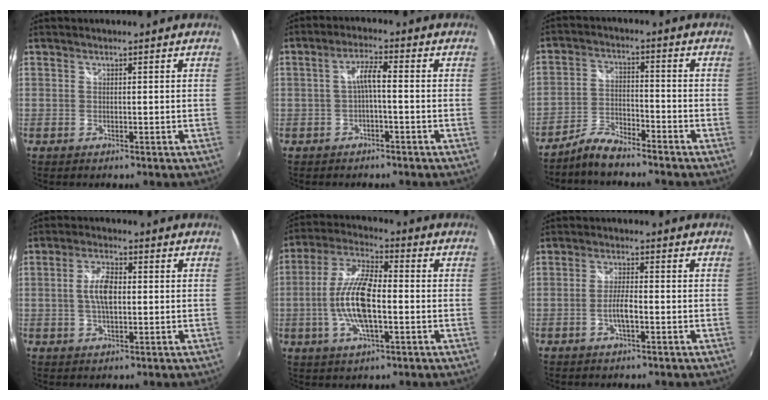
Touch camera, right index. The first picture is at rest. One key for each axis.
{"total": 3.6, "fx": -1.0, "fy": 0.4, "fz": 3.5, "tx": -0.069, "ty": 0.009, "tz": -0.018}
{"total": 6.0, "fx": -5.4, "fy": 1.3, "fz": 2.4, "tx": -0.059, "ty": 0.006, "tz": -0.103}
{"total": 5.9, "fx": 0.0, "fy": 2.7, "fz": 5.3, "tx": -0.102, "ty": 0.006, "tz": 0.001}
{"total": 12.9, "fx": -2.3, "fy": 4.2, "fz": 12.0, "tx": -0.248, "ty": 0.002, "tz": -0.046}
{"total": 3.7, "fx": -1.4, "fy": 0.6, "fz": 3.4, "tx": -0.072, "ty": 0.002, "tz": -0.025}